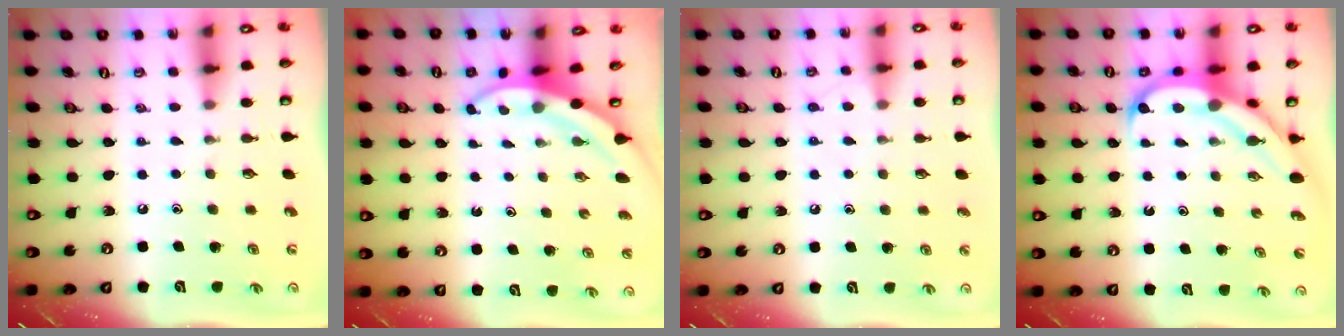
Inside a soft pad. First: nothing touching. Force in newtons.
{"total": 4.8, "press": 4.7, "slide": 0.2}
{"total": 6.1, "press": 6.1, "slide": 0.7}
{"total": 8.4, "press": 8.3, "slide": 1.0}